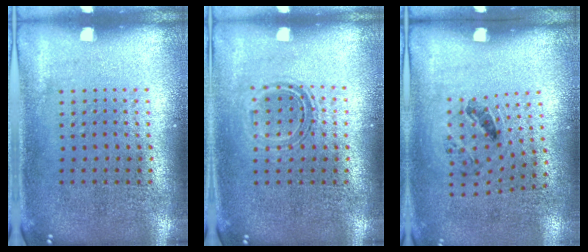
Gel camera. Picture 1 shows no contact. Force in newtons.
{"total": 1.2, "press": 0.9, "slide": 0.7}
{"total": 1.3, "press": 0.7, "slide": 1.1}